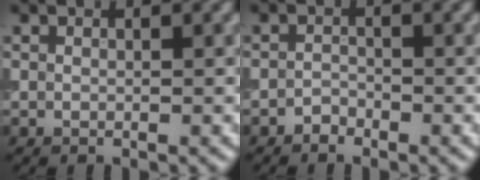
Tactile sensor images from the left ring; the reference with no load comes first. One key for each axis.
{"total": 1.0, "fx": -0.9, "fy": 0.3, "fz": 0.1, "tx": 0.000, "ty": 0.004, "tz": -0.018}